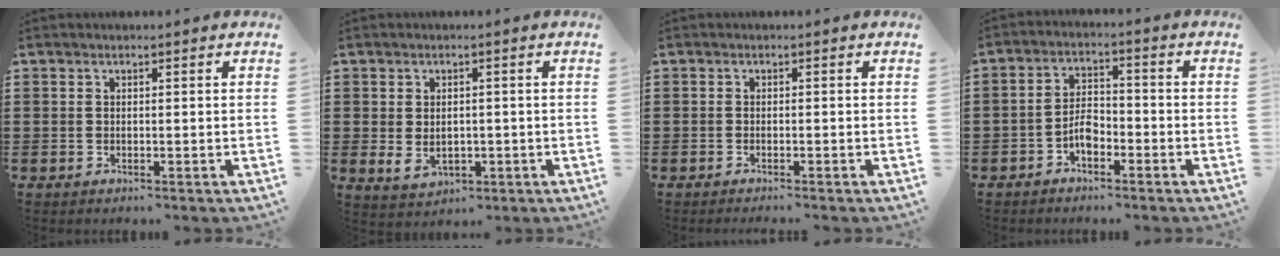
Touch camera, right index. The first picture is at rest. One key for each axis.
{"total": 2.8, "fx": -0.2, "fy": 2.1, "fz": 1.9, "tx": -0.042, "ty": 0.007, "tz": -0.005}
{"total": 0.5, "fx": -0.5, "fy": 0.0, "fz": 0.2, "tx": -0.004, "ty": -0.002, "tz": -0.009}
{"total": 4.2, "fx": -2.1, "fy": 2.2, "fz": 2.8, "tx": -0.064, "ty": 0.003, "tz": -0.044}